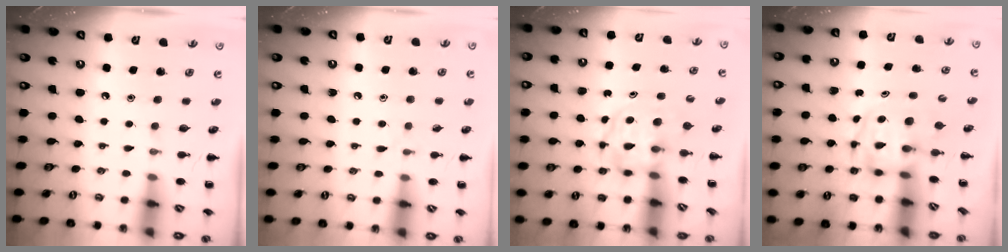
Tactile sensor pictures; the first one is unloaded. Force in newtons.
{"total": 4.9, "press": 4.5, "slide": 1.8}
{"total": 3.8, "press": 3.8, "slide": 0.2}
{"total": 4.0, "press": 3.9, "slide": 0.6}